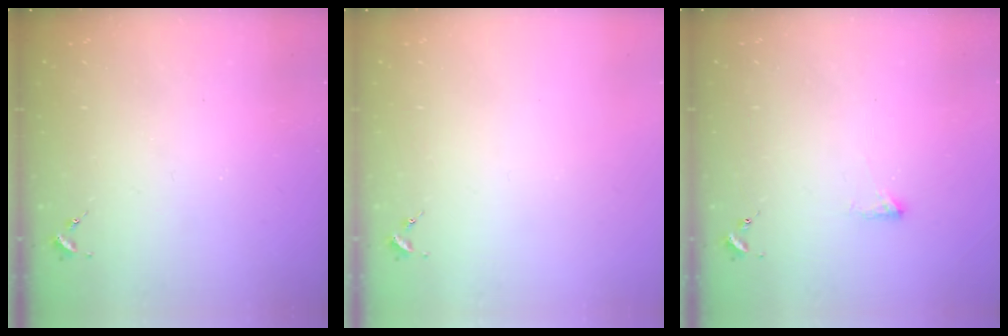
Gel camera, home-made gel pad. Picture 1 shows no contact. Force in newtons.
{"total": 0.0}
{"total": 3.2, "press": 3.1, "slide": 0.8}